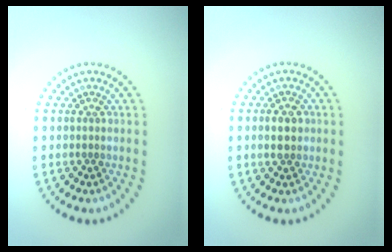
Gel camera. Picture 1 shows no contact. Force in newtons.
{"total": 2.5, "press": 2.5, "slide": 0.0}